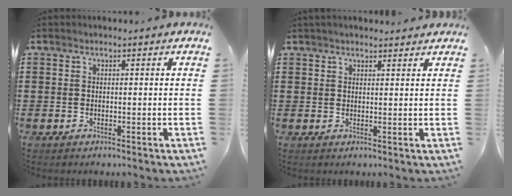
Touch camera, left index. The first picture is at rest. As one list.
[{"total": 1.5, "force": [1.4, 0.3, 0.1], "torque": [-0.005, 0.003, 0.028]}]